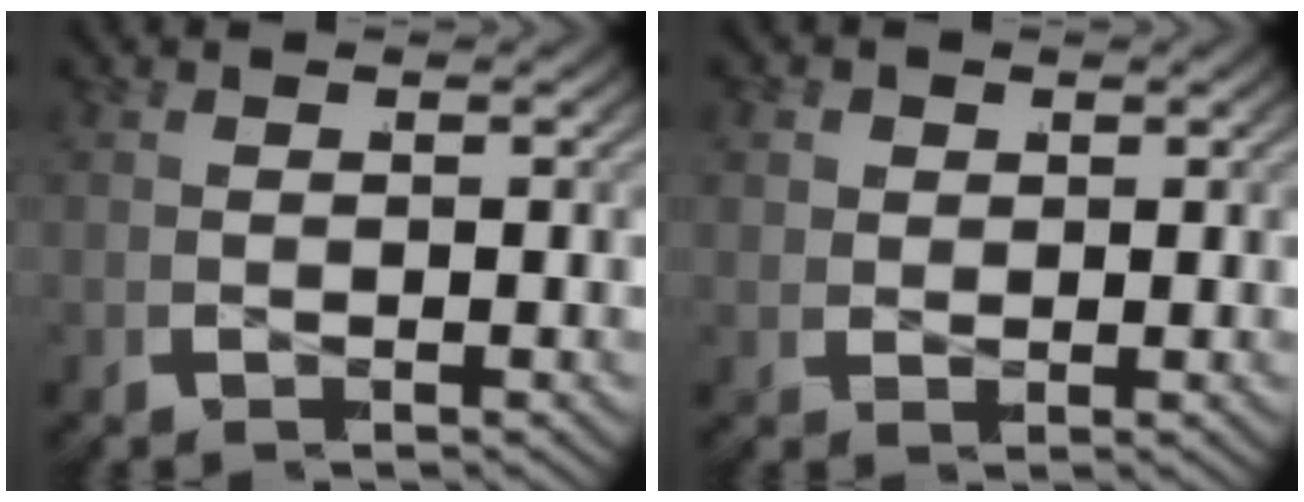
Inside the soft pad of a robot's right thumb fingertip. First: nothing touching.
{"total": 2.3, "force": [0.6, 2.1, 0.9], "torque": [-0.023, -0.012, 0.015]}